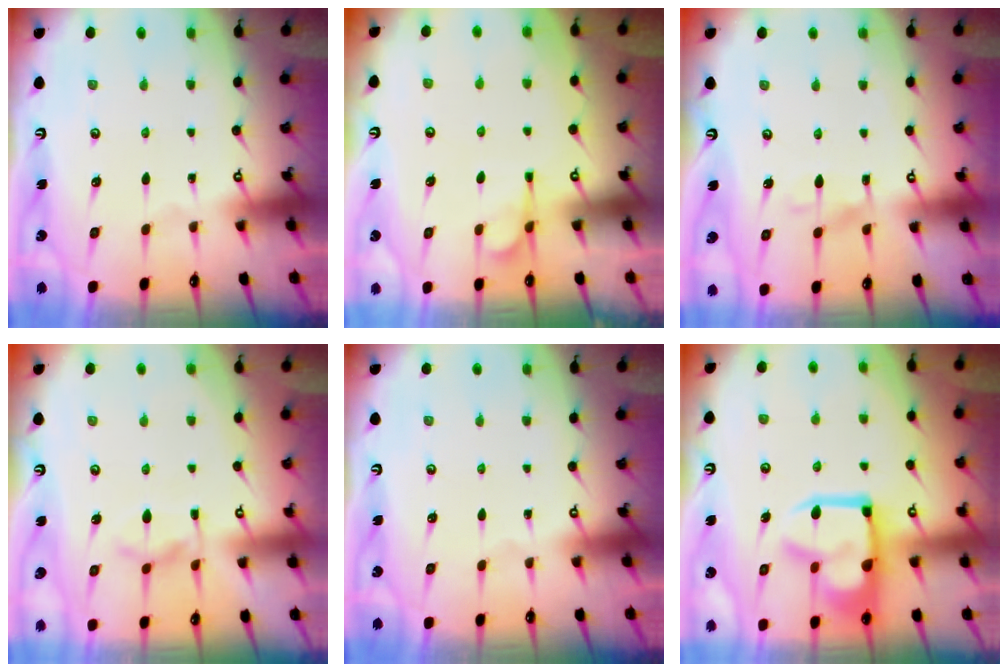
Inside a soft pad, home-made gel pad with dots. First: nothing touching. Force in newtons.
{"total": 2.8, "press": 2.4, "slide": 1.5}
{"total": 6.8, "press": 6.7, "slide": 0.7}
{"total": 8.4, "press": 8.3, "slide": 1.1}
{"total": 0.0}
{"total": 16.6, "press": 16.6, "slide": 1.3}